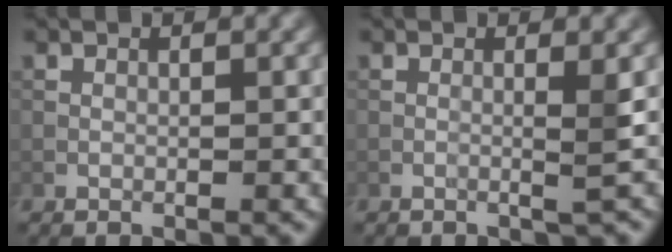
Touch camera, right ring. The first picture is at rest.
{"total": 1.6, "force": [-0.1, 0.2, 1.6], "torque": [-0.022, 0.001, -0.008]}